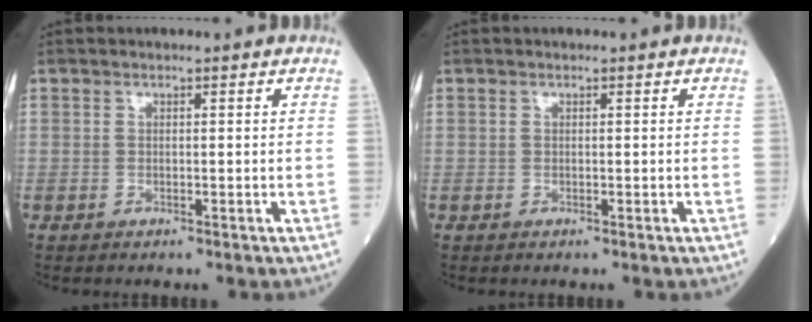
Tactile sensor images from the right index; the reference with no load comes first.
{"total": 0.0}